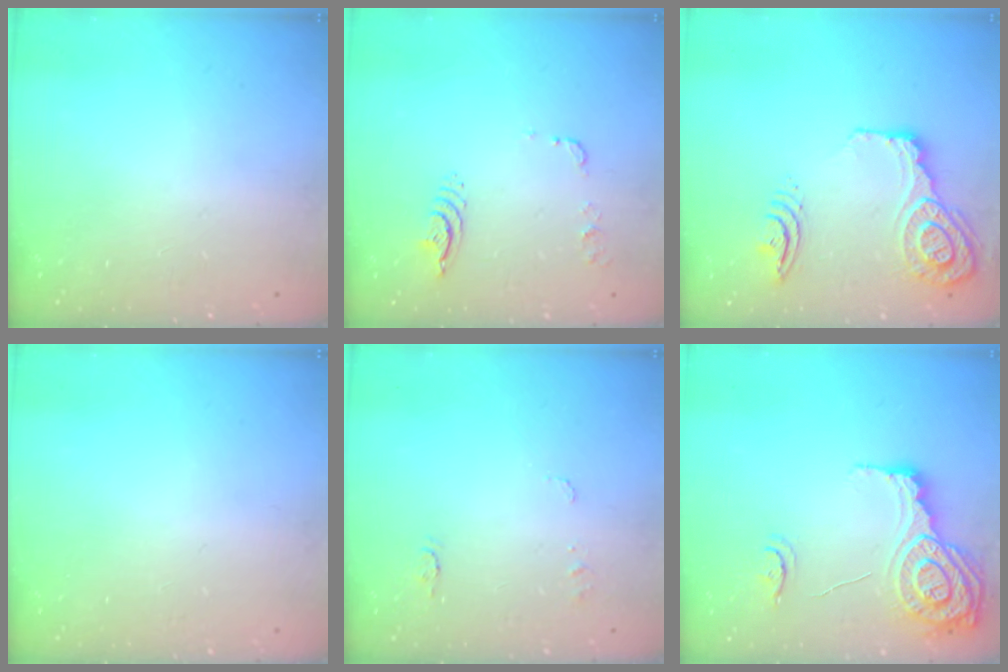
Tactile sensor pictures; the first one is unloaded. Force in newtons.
{"total": 8.3, "press": 8.3, "slide": 0.8}
{"total": 17.7, "press": 17.1, "slide": 4.4}
{"total": 0.0}
{"total": 5.2, "press": 5.1, "slide": 0.5}
{"total": 16.9, "press": 16.8, "slide": 1.4}